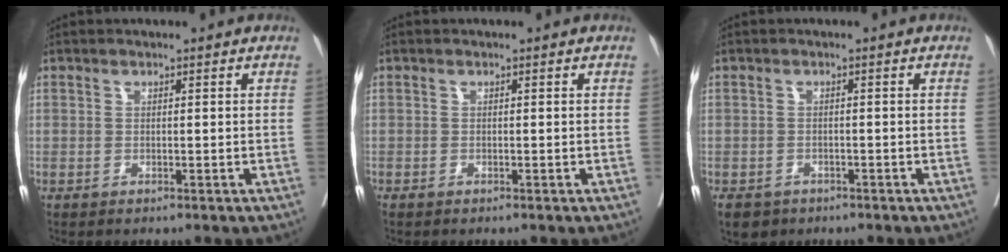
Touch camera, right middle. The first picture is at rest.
{"total": 0.0}
{"total": 4.2, "force": [-3.0, 2.8, 0.9], "torque": [-0.018, -0.001, -0.045]}